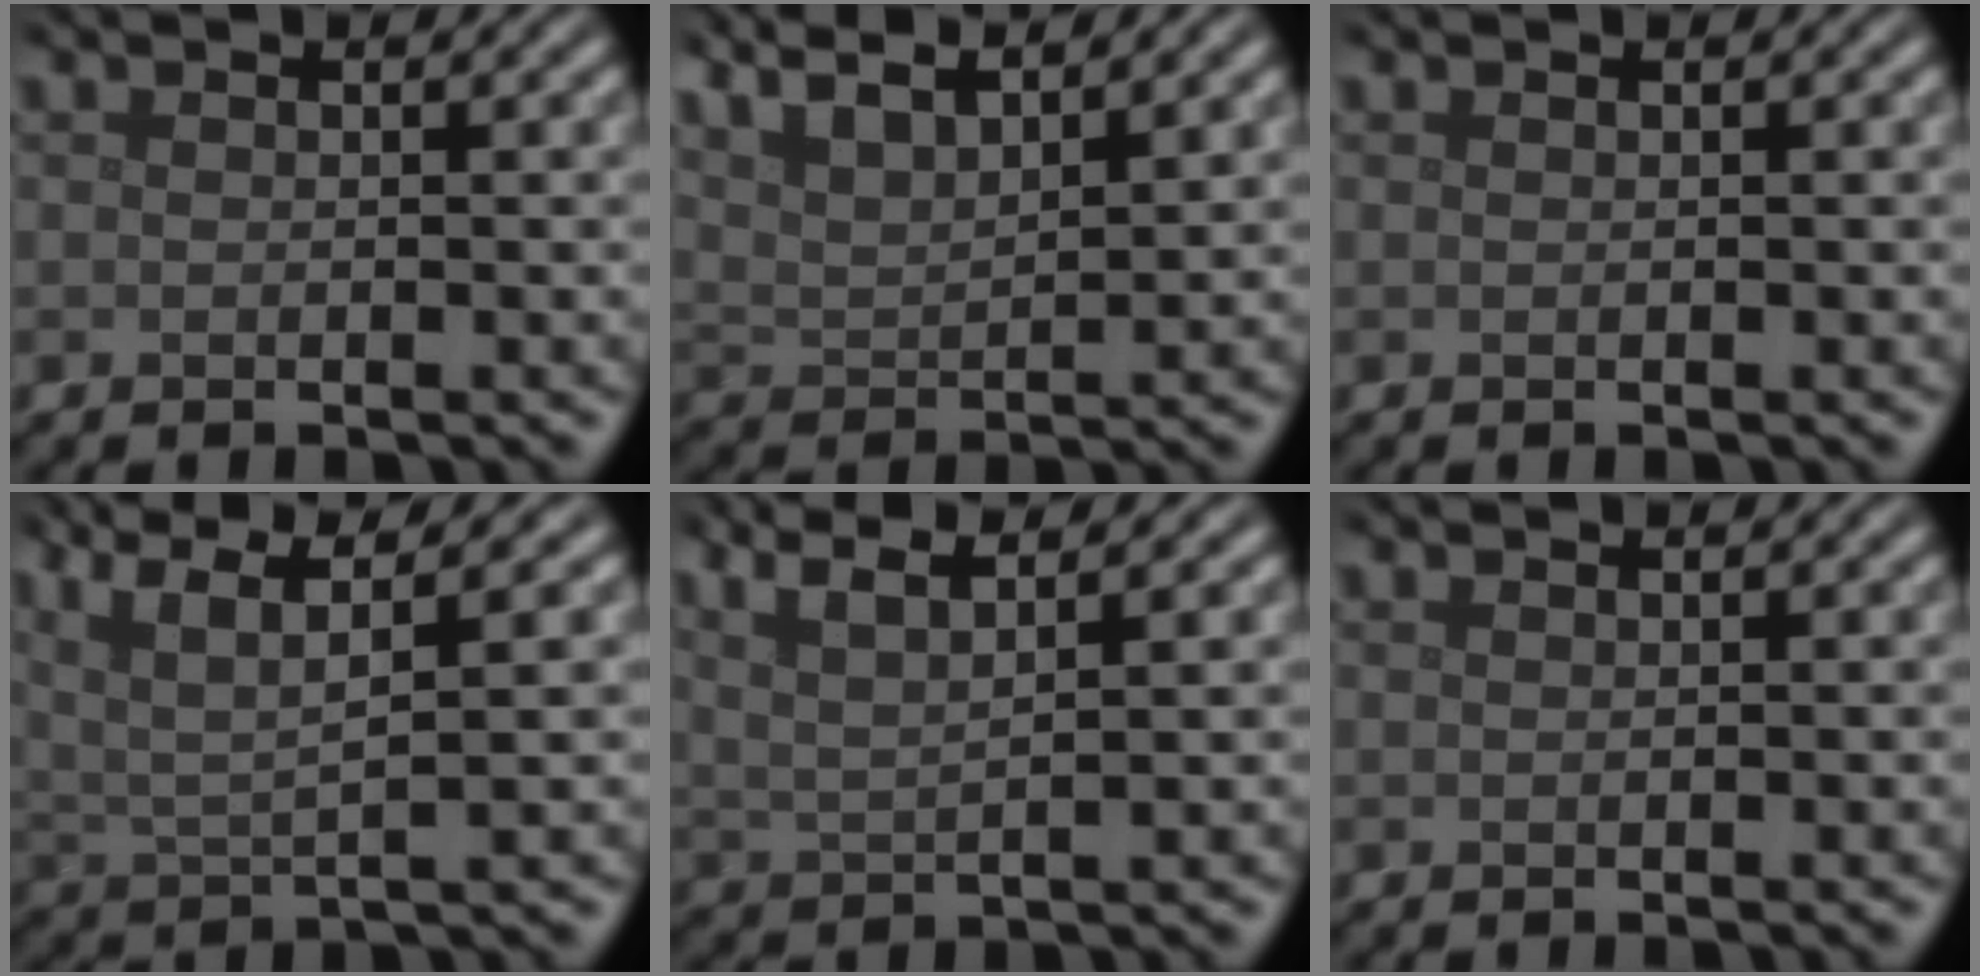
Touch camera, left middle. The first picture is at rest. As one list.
[{"total": 8.3, "force": [6.4, 2.4, 4.7], "torque": [-0.083, 0.022, 0.085]}, {"total": 0.0}, {"total": 6.1, "force": [3.4, 1.4, 4.9], "torque": [-0.100, 0.012, 0.065]}, {"total": 4.7, "force": [2.9, 1.0, 3.5], "torque": [-0.065, 0.015, 0.044]}, {"total": 0.0}]